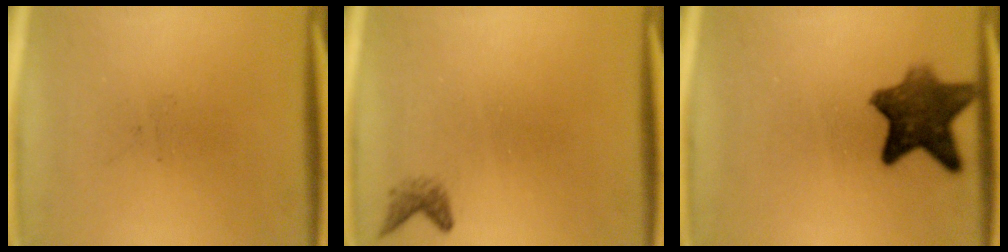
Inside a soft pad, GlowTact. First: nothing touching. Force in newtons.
{"total": 1.3}
{"total": 9.3}